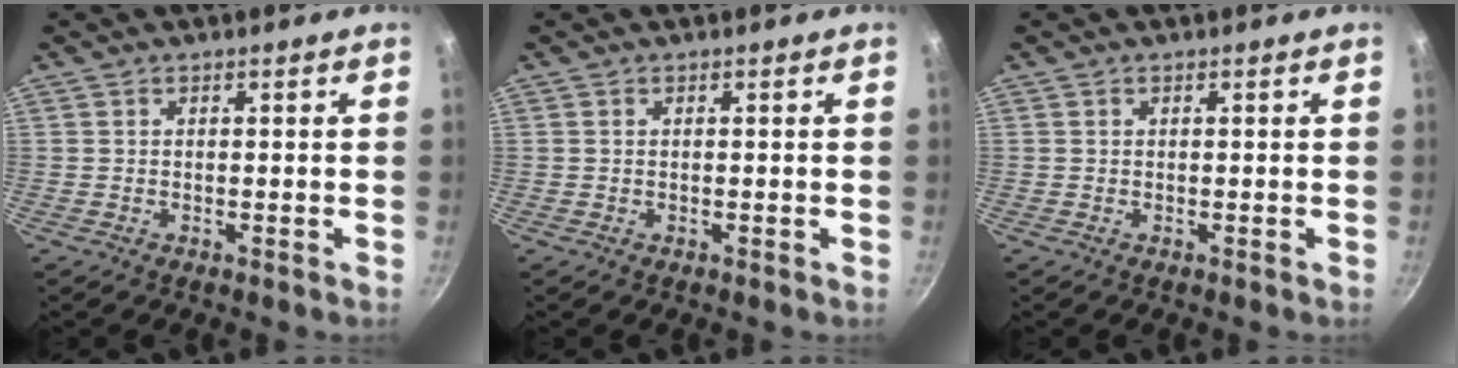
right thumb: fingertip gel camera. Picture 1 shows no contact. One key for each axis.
{"total": 0.0}
{"total": 0.0}